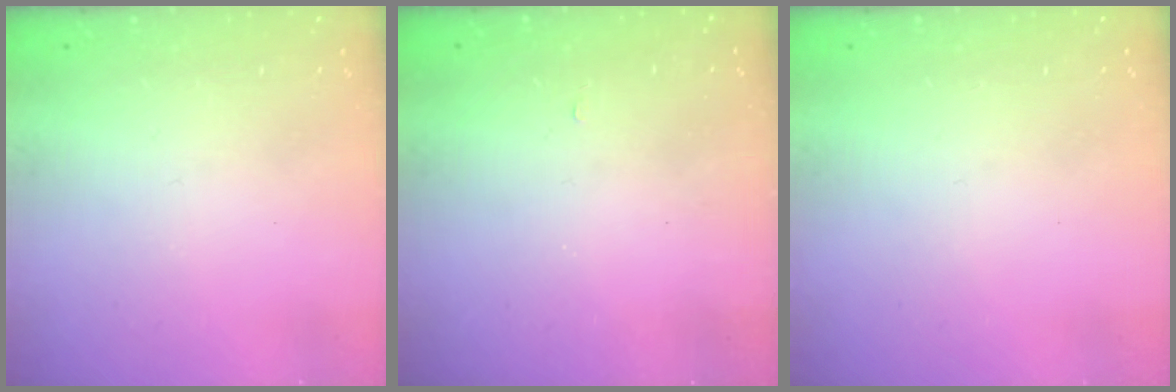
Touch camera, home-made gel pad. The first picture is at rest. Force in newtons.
{"total": 5.1, "press": 5.1, "slide": 0.3}
{"total": 0.0}